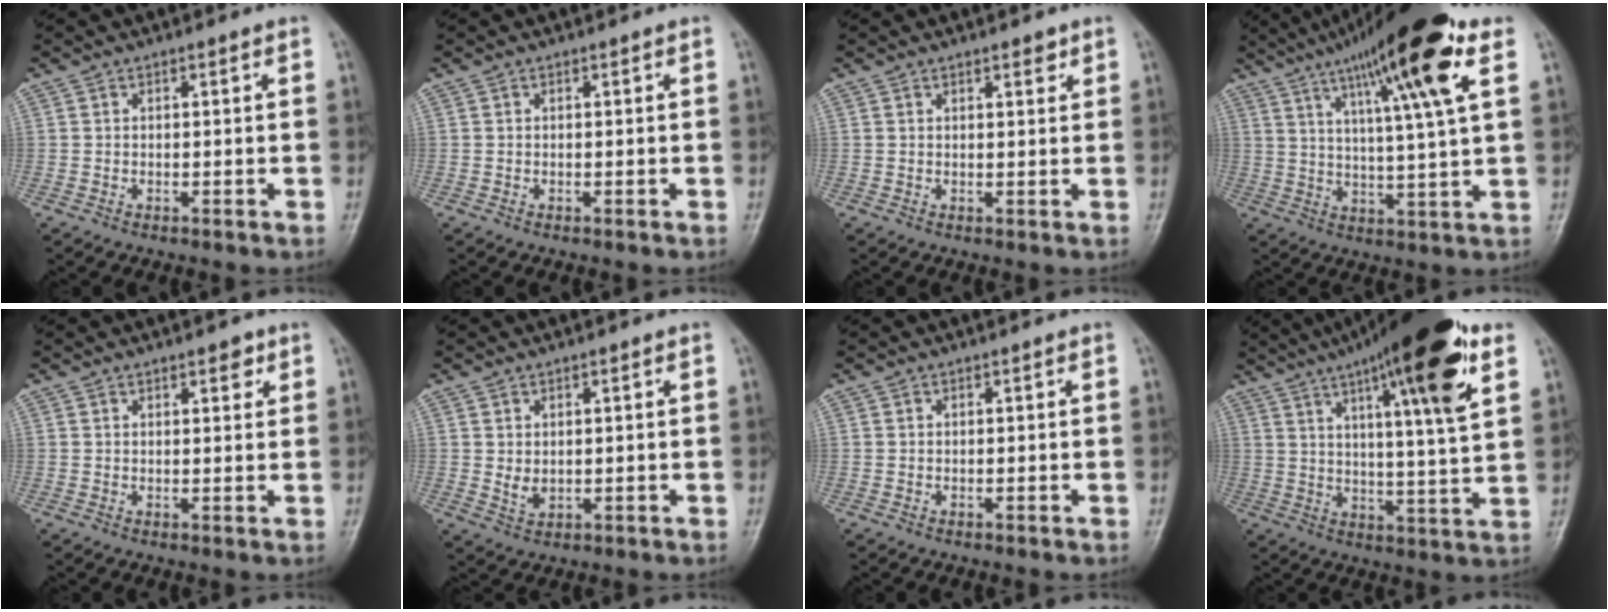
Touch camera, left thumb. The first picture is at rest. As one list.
[{"total": 0.0}, {"total": 2.1, "force": [1.4, 0.9, 1.3], "torque": [-0.010, -0.006, 0.018]}, {"total": 19.0, "force": [9.4, 2.3, 16.4], "torque": [-0.256, -0.011, 0.147]}, {"total": 2.8, "force": [1.7, 1.3, 1.8], "torque": [-0.011, -0.006, 0.021]}, {"total": 3.0, "force": [0.5, 2.0, 2.1], "torque": [-0.028, -0.010, 0.017]}, {"total": 0.0}, {"total": 21.4, "force": [9.8, 3.4, 18.7], "torque": [-0.293, 0.007, 0.148]}]